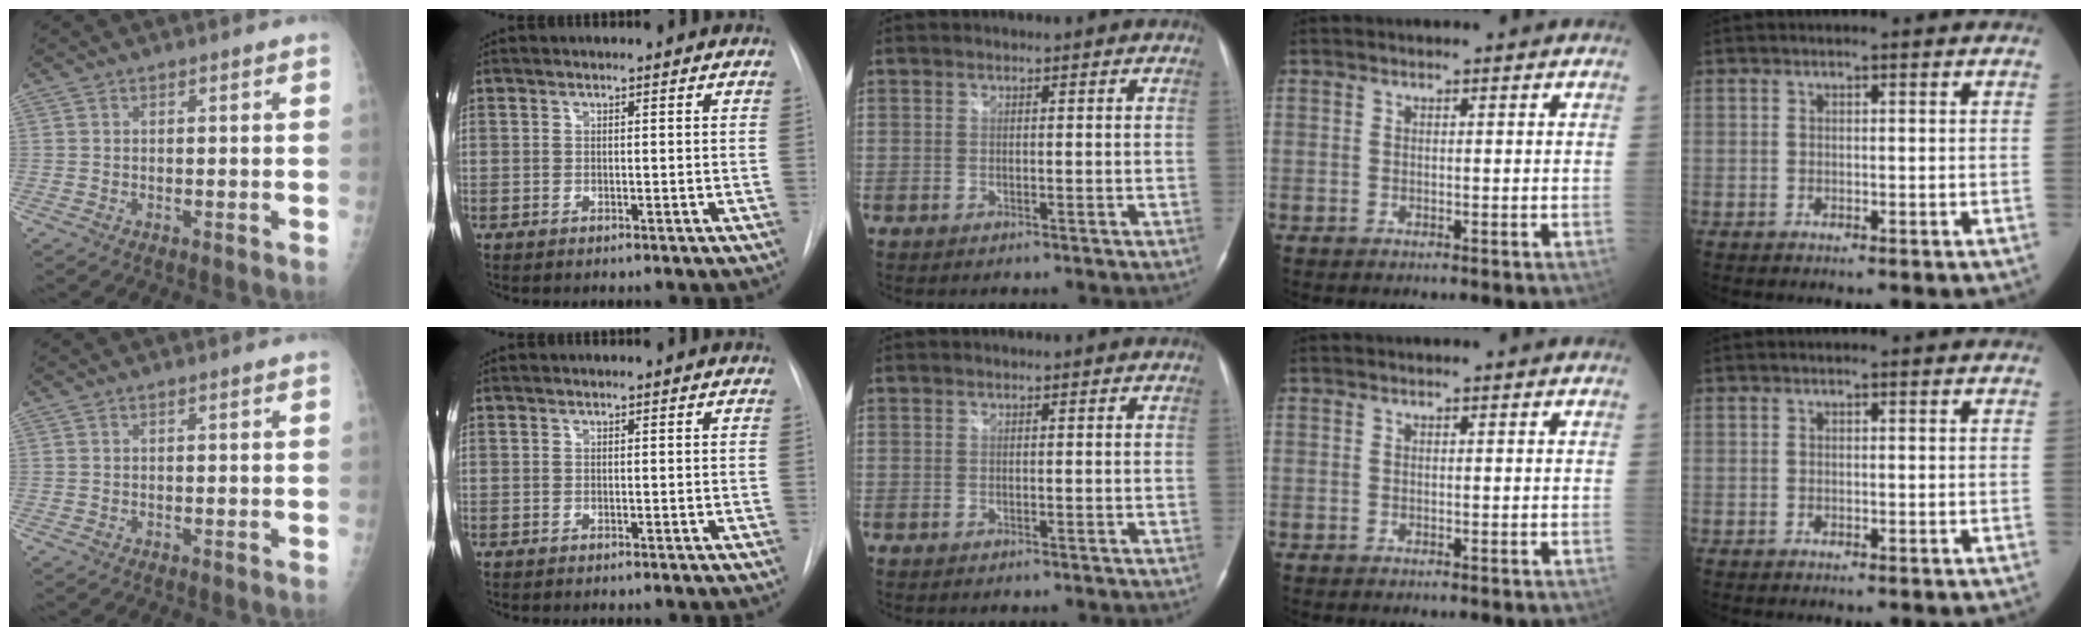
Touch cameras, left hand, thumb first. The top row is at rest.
{}